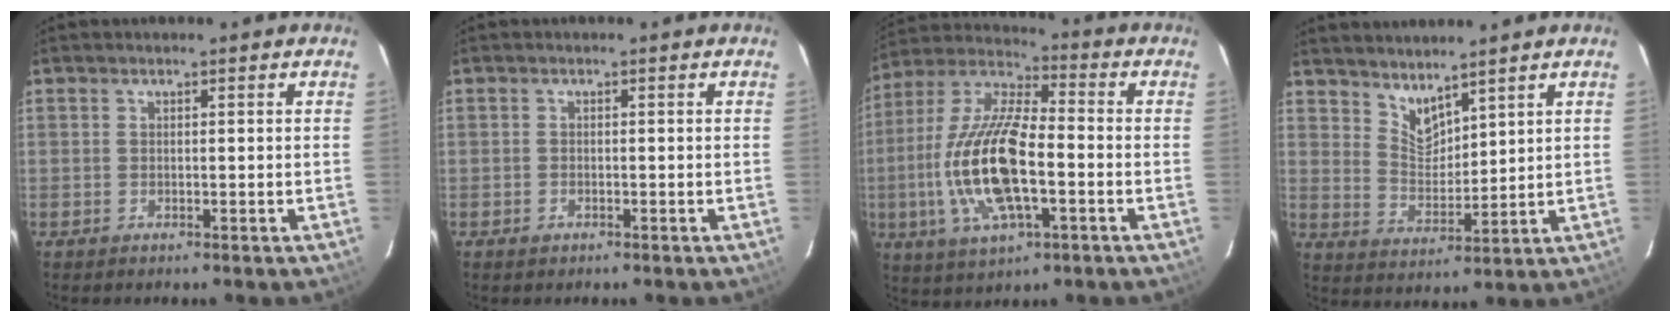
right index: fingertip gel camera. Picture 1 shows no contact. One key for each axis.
{"total": 0.9, "fx": -0.6, "fy": 0.6, "fz": 0.3, "tx": -0.006, "ty": 0.001, "tz": -0.010}
{"total": 18.2, "fx": -3.8, "fy": 6.5, "fz": 16.6, "tx": -0.343, "ty": -0.005, "tz": -0.075}
{"total": 6.1, "fx": 5.2, "fy": 2.0, "fz": 2.3, "tx": -0.034, "ty": -0.003, "tz": 0.104}